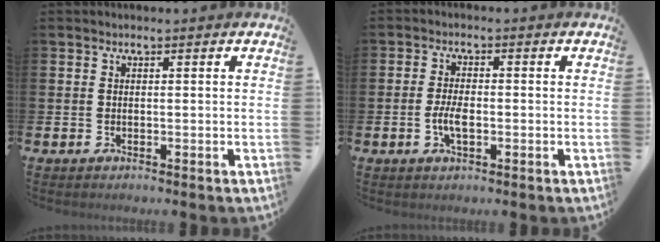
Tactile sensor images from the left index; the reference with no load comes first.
{"total": 3.3, "force": [-0.7, 1.4, 2.9], "torque": [-0.055, -0.002, -0.015]}